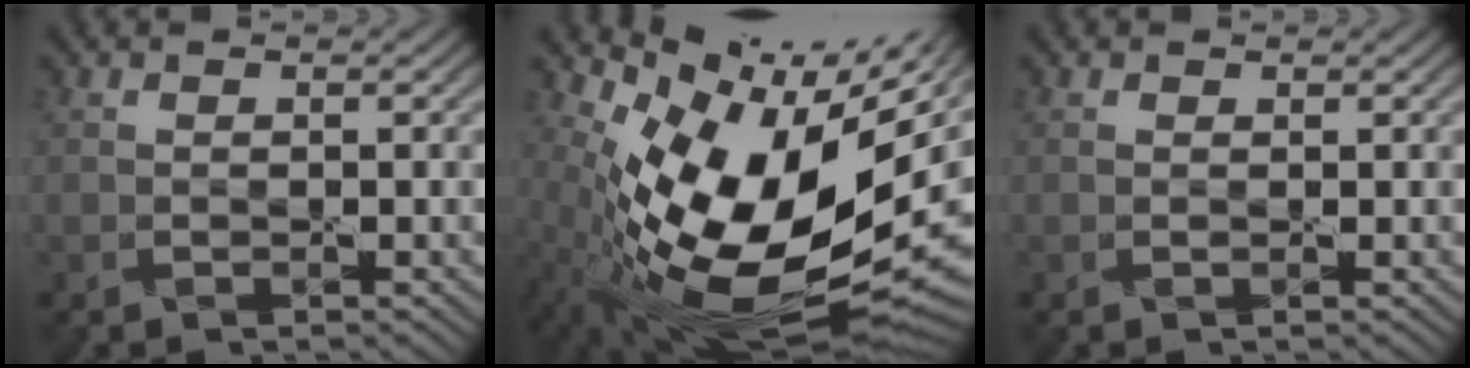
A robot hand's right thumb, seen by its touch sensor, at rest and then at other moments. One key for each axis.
{"total": 19.4, "fx": -0.9, "fy": 10.2, "fz": 16.4, "tx": -0.278, "ty": -0.051, "tz": -0.005}
{"total": 0.0}